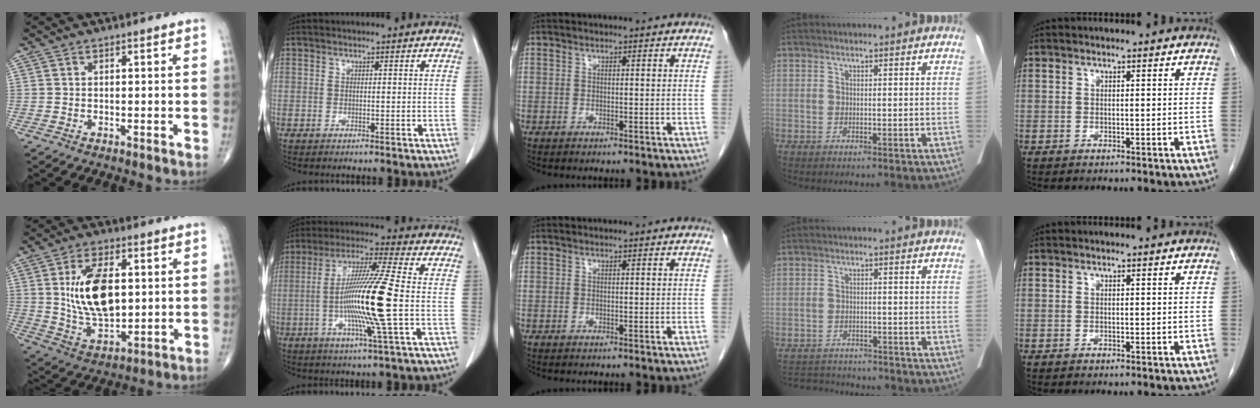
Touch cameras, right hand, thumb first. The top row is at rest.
{"thumb": {"total": 15.2, "force": [2.2, 8.2, 12.7], "torque": [-0.213, -0.012, 0.049]}, "index": {"total": 14.8, "force": [-2.1, -1.3, 14.6], "torque": [-0.279, -0.012, -0.048]}, "ring": {"total": 7.4, "force": [-7.1, 1.5, 1.4], "torque": [-0.030, 0.004, -0.101]}}